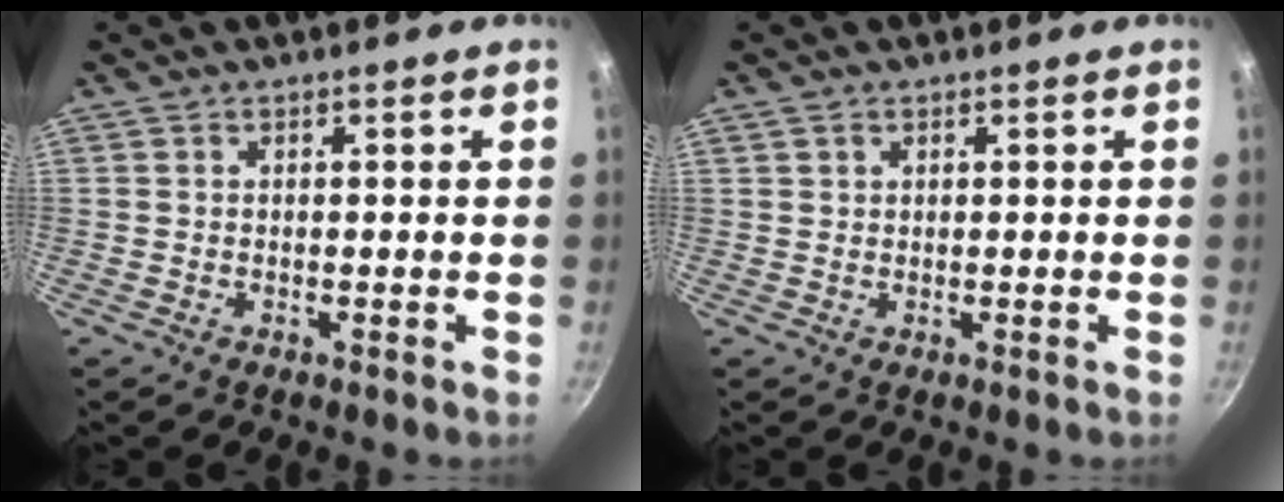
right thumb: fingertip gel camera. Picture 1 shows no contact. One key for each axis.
{"total": 1.1, "fx": 0.6, "fy": 0.9, "fz": 0.3, "tx": -0.002, "ty": 0.002, "tz": 0.009}